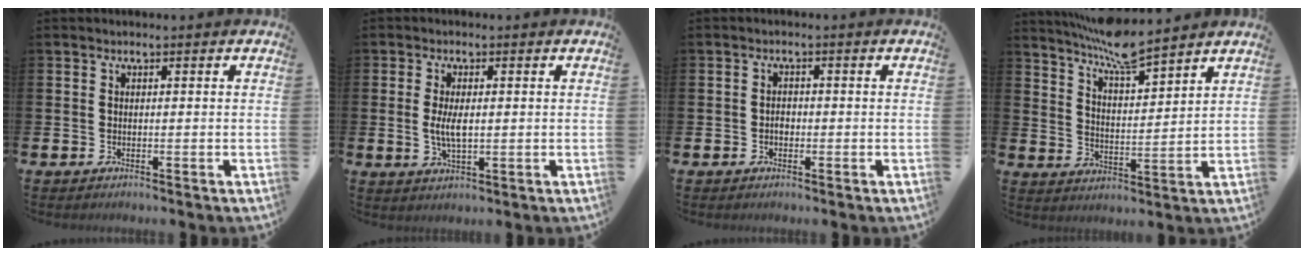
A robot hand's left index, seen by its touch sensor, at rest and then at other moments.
{"total": 3.8, "force": [0.2, 1.6, 3.4], "torque": [-0.066, 0.004, 0.003]}
{"total": 1.3, "force": [-0.4, 1.0, 0.8], "torque": [-0.005, 0.000, -0.011]}
{"total": 7.6, "force": [7.1, 0.5, 2.5], "torque": [-0.073, -0.040, 0.128]}